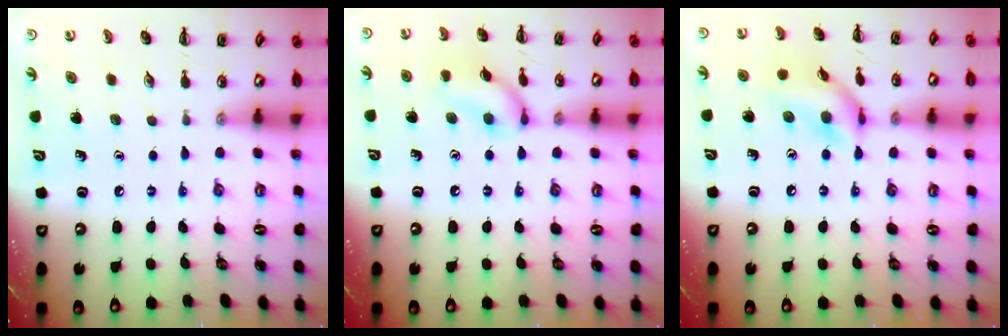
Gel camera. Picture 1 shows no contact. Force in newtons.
{"total": 10.9, "press": 10.9, "slide": 0.6}
{"total": 12.6, "press": 12.4, "slide": 1.9}